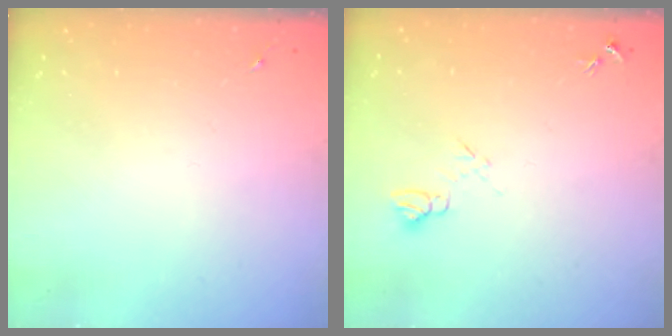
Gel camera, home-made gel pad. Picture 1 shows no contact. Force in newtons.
{"total": 7.1, "press": 7.1, "slide": 0.7}